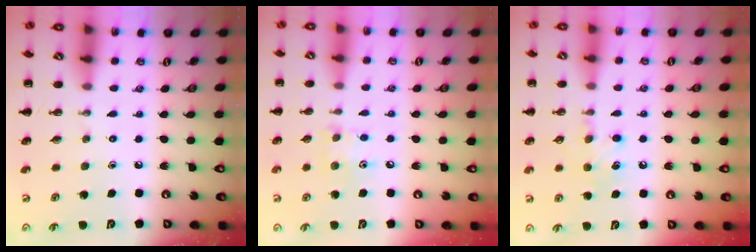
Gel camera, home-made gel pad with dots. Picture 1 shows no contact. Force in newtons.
{"total": 7.6, "press": 7.5, "slide": 1.4}
{"total": 9.1, "press": 8.9, "slide": 2.0}